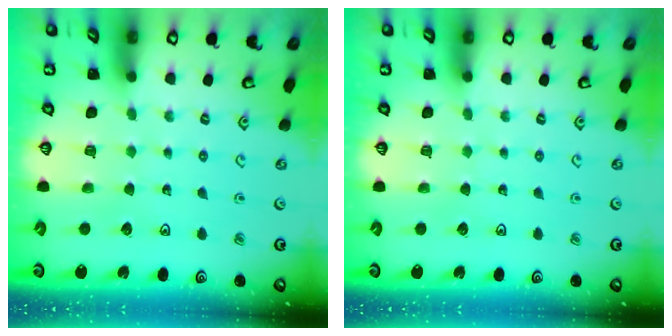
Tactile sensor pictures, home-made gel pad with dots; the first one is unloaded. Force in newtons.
{"total": 0.0}